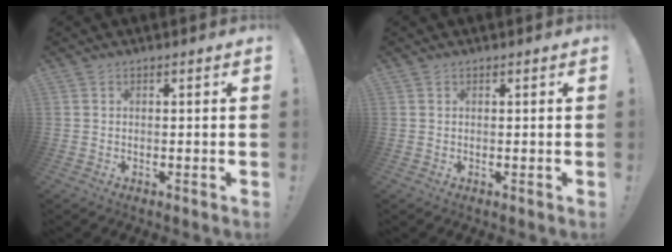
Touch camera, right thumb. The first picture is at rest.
{"total": 0.0}